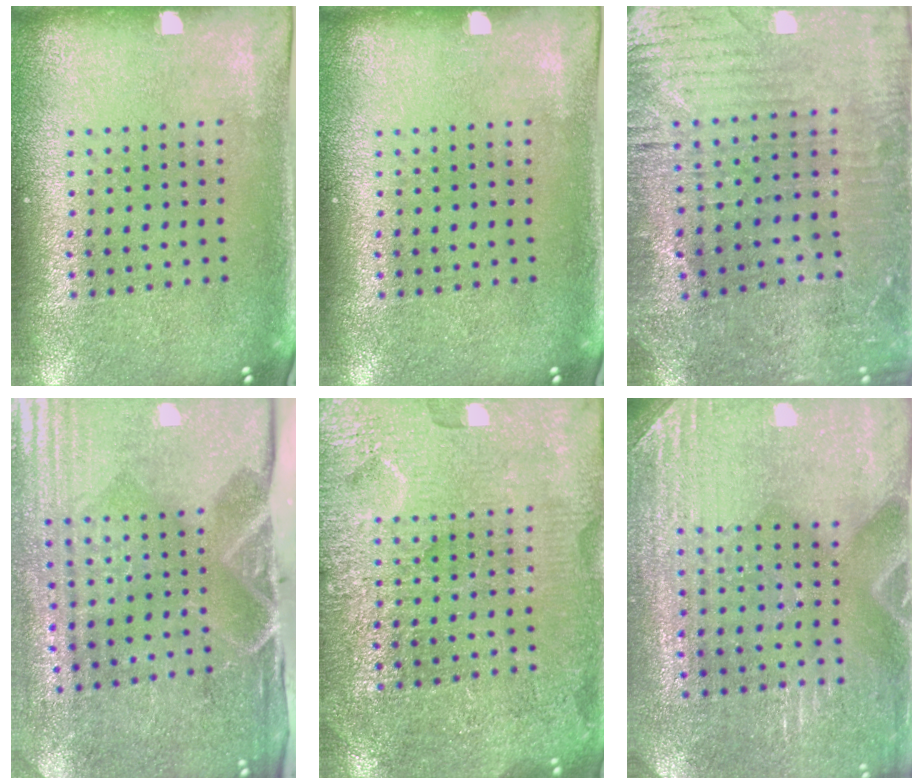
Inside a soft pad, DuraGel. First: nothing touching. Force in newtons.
{"total": 0.0}
{"total": 1.6, "press": 1.5, "slide": 0.5}
{"total": 4.8, "press": 4.1, "slide": 2.5}
{"total": 3.7, "press": 3.7, "slide": 0.5}
{"total": 3.0, "press": 2.9, "slide": 0.3}